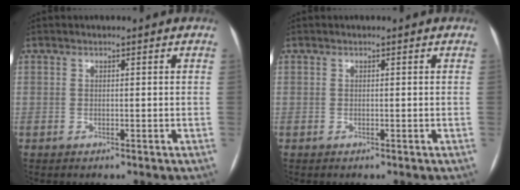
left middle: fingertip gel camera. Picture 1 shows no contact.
{"total": 0.0}